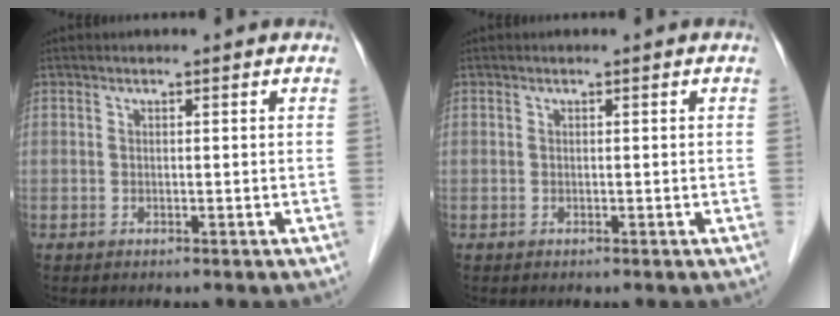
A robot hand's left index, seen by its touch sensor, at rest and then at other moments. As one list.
[{"total": 0.0}]